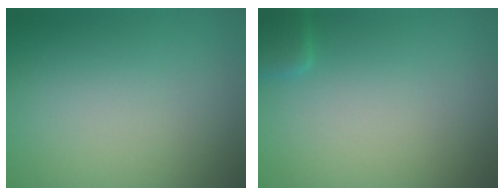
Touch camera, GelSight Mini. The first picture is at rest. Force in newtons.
{"total": 1.6, "press": 1.6, "slide": 0.1}